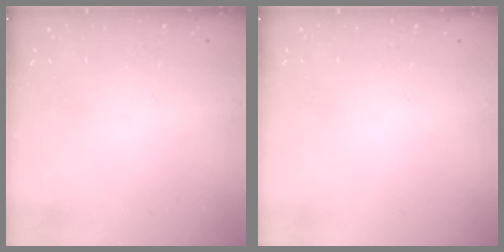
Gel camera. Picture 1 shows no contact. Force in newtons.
{"total": 0.0}